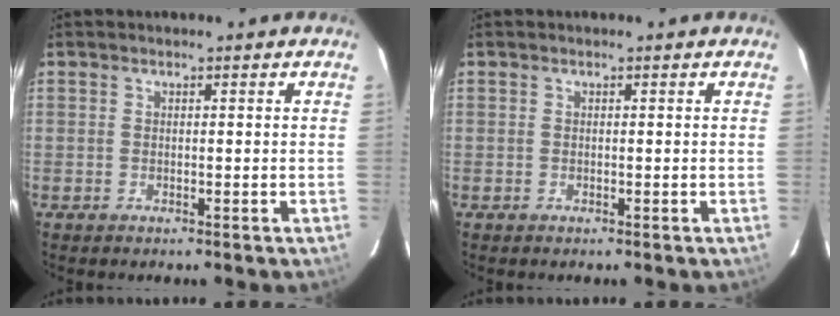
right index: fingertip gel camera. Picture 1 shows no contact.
{"total": 0.0}